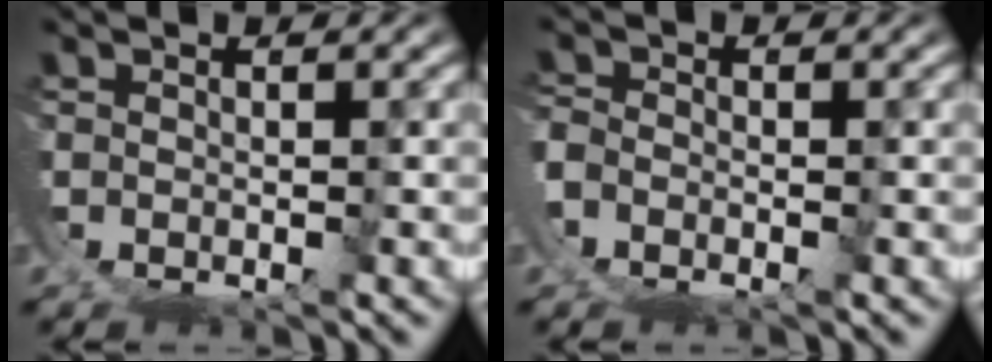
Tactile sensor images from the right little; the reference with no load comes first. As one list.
[{"total": 1.9, "force": [-1.0, 1.5, 0.6], "torque": [-0.019, -0.010, -0.020]}]